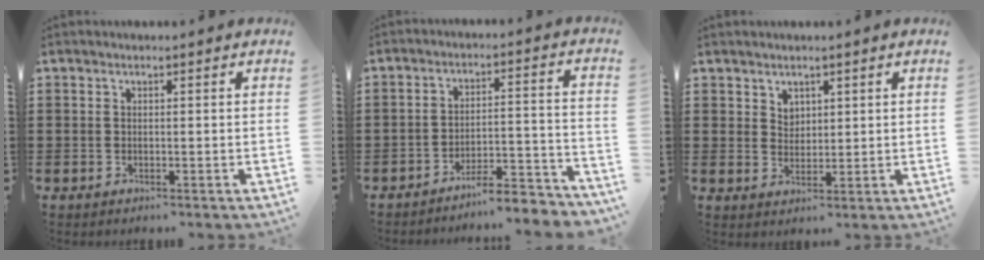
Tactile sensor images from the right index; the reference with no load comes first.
{"total": 6.2, "force": [-5.9, 0.2, 1.9], "torque": [-0.028, 0.005, -0.115]}
{"total": 2.5, "force": [1.8, 1.7, 0.3], "torque": [-0.011, 0.007, 0.035]}